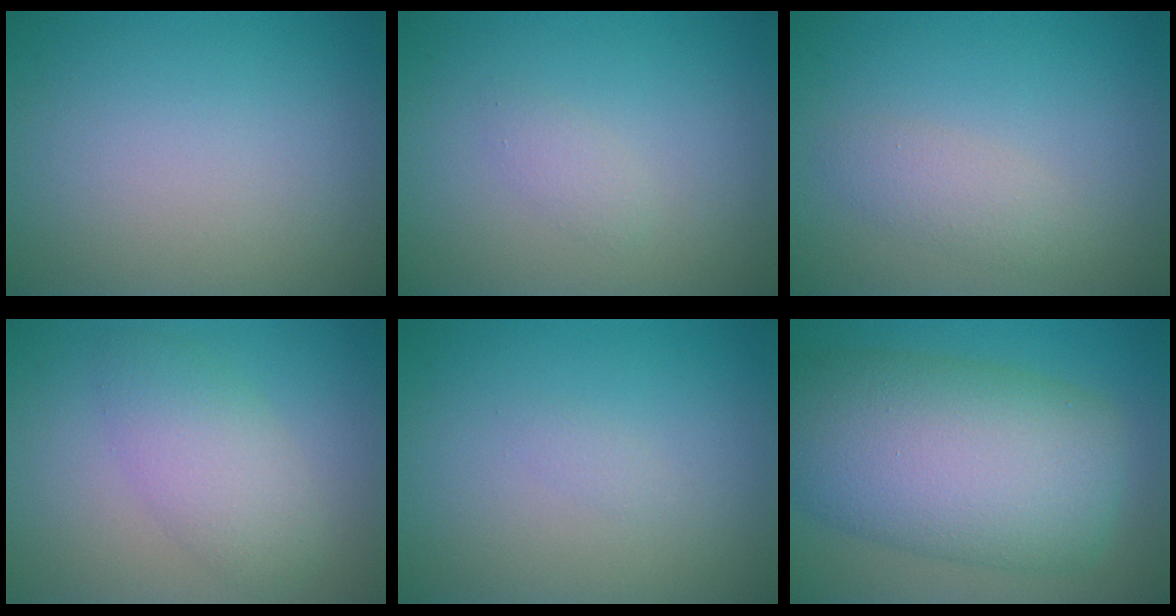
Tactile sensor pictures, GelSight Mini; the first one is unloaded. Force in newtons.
{"total": 1.0, "press": 1.0, "slide": 0.0}
{"total": 1.9, "press": 1.9, "slide": 0.0}
{"total": 3.9, "press": 3.9, "slide": 0.1}
{"total": 0.6, "press": 0.6, "slide": 0.0}
{"total": 12.8, "press": 12.8, "slide": 0.5}